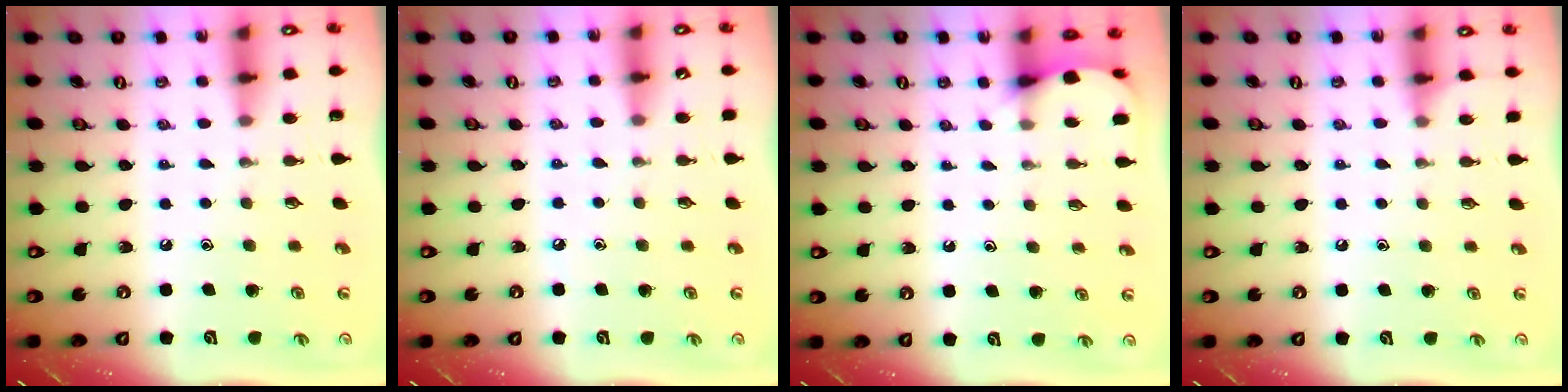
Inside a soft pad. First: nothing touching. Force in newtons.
{"total": 2.3, "press": 2.3, "slide": 0.4}
{"total": 4.6, "press": 4.5, "slide": 0.5}
{"total": 4.4, "press": 4.4, "slide": 0.6}